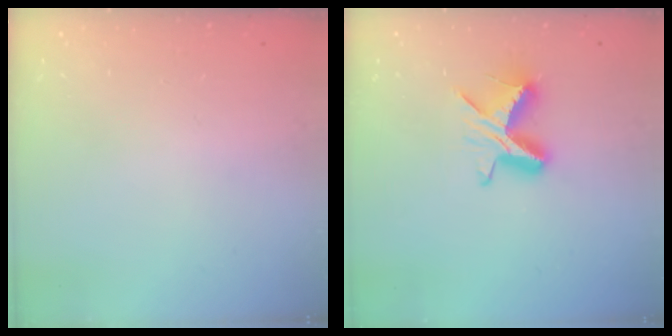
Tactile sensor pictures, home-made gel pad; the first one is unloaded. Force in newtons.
{"total": 9.4, "press": 9.4, "slide": 0.3}